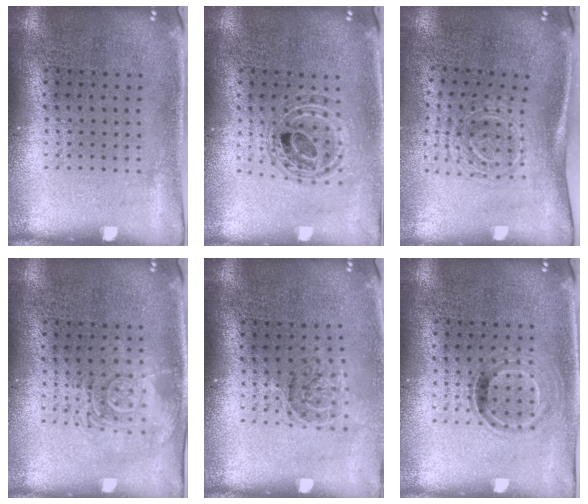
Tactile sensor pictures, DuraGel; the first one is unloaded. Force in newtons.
{"total": 0.9, "press": 0.9, "slide": 0.2}
{"total": 1.7, "press": 1.2, "slide": 1.2}
{"total": 2.7, "press": 2.7, "slide": 0.4}
{"total": 1.4, "press": 1.1, "slide": 0.8}
{"total": 0.9, "press": 0.8, "slide": 0.4}